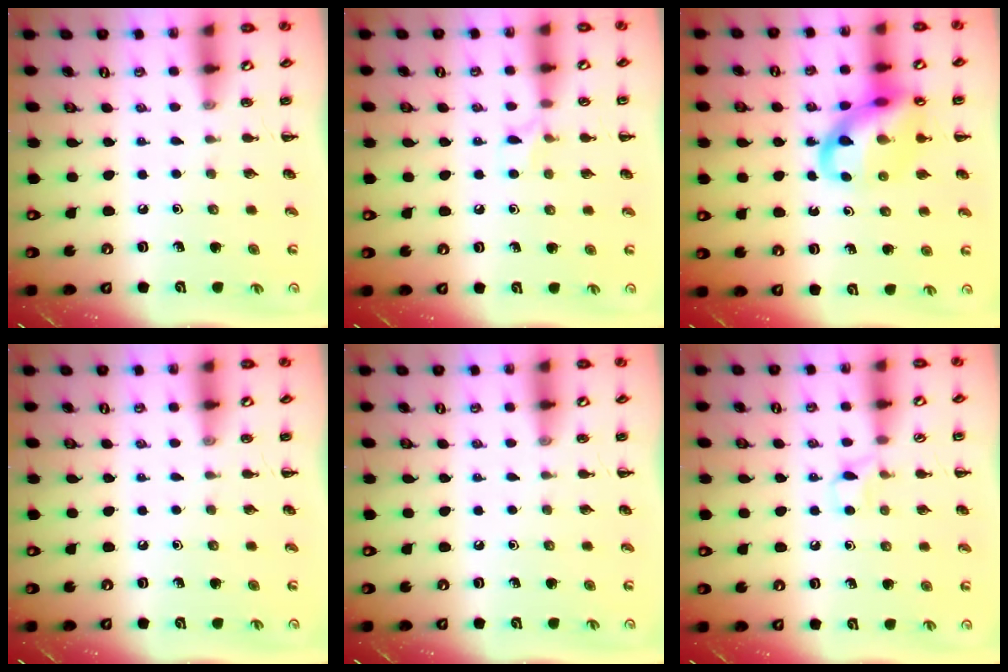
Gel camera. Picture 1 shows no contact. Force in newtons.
{"total": 5.2, "press": 4.9, "slide": 1.6}
{"total": 14.3, "press": 14.0, "slide": 2.9}
{"total": 0.0}
{"total": 0.0}
{"total": 3.6, "press": 3.4, "slide": 1.3}